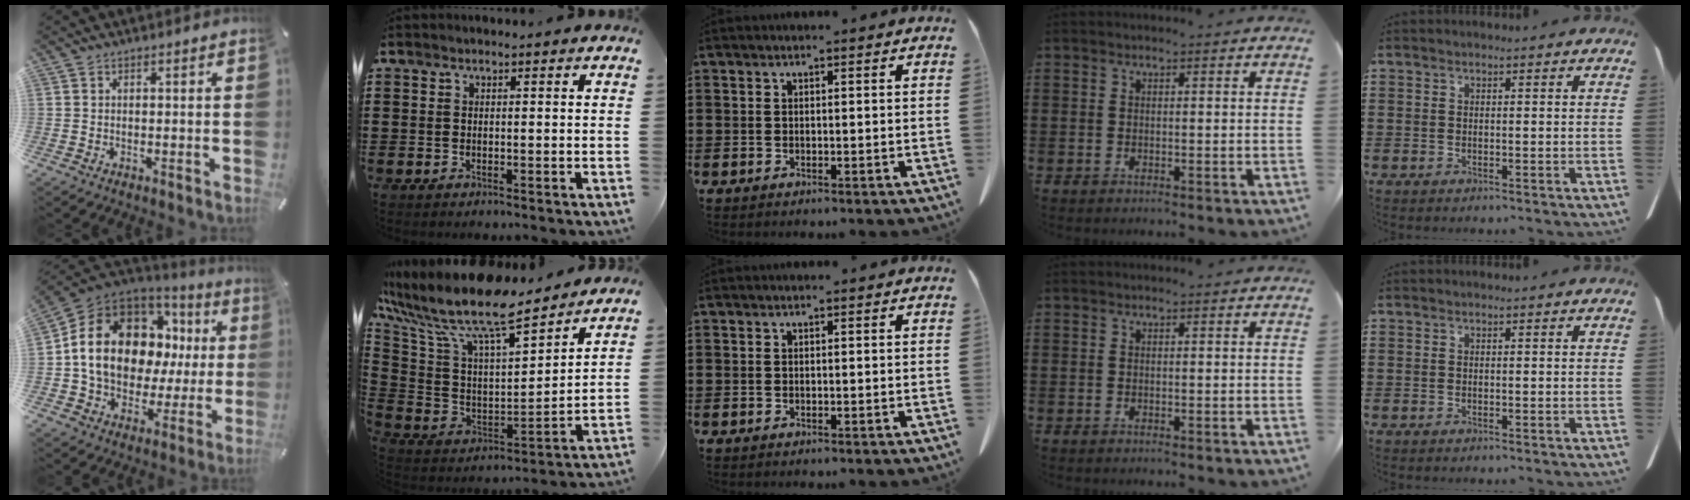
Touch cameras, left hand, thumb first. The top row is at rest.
{"thumb": {"total": 16.9, "force": [3.2, 12.9, 10.5], "torque": [-0.204, -0.016, 0.061]}, "index": {"total": 11.8, "force": [9.7, 2.5, 6.3], "torque": [-0.157, -0.072, 0.164]}}